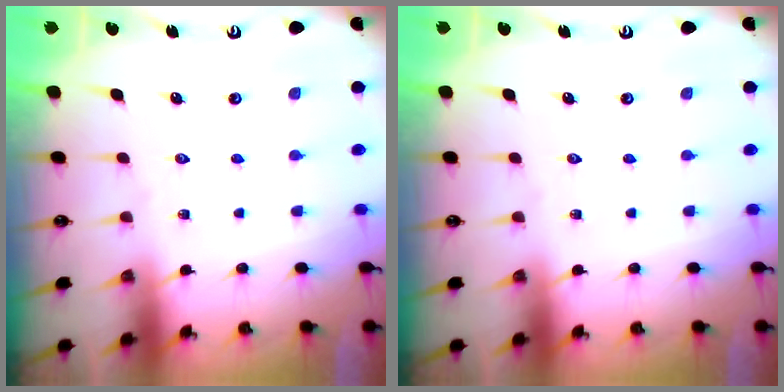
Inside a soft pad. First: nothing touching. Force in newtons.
{"total": 0.0}